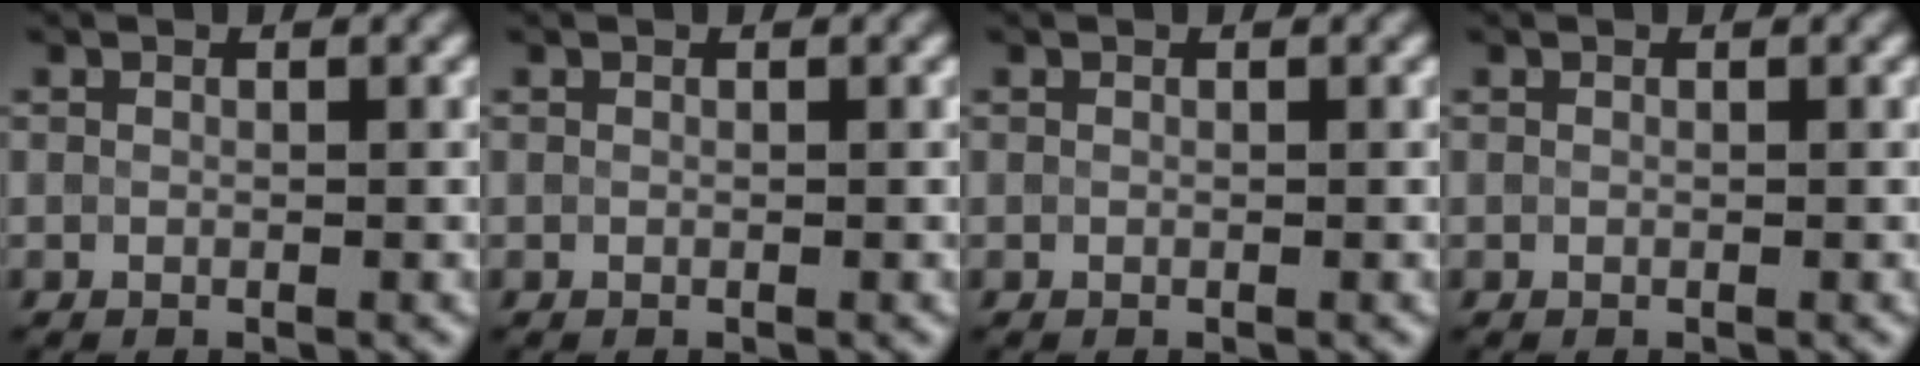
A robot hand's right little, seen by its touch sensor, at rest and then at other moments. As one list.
[{"total": 0.0}, {"total": 0.0}, {"total": 0.0}]